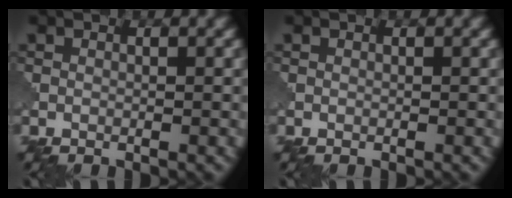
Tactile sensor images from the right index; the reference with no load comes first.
{"total": 0.0}